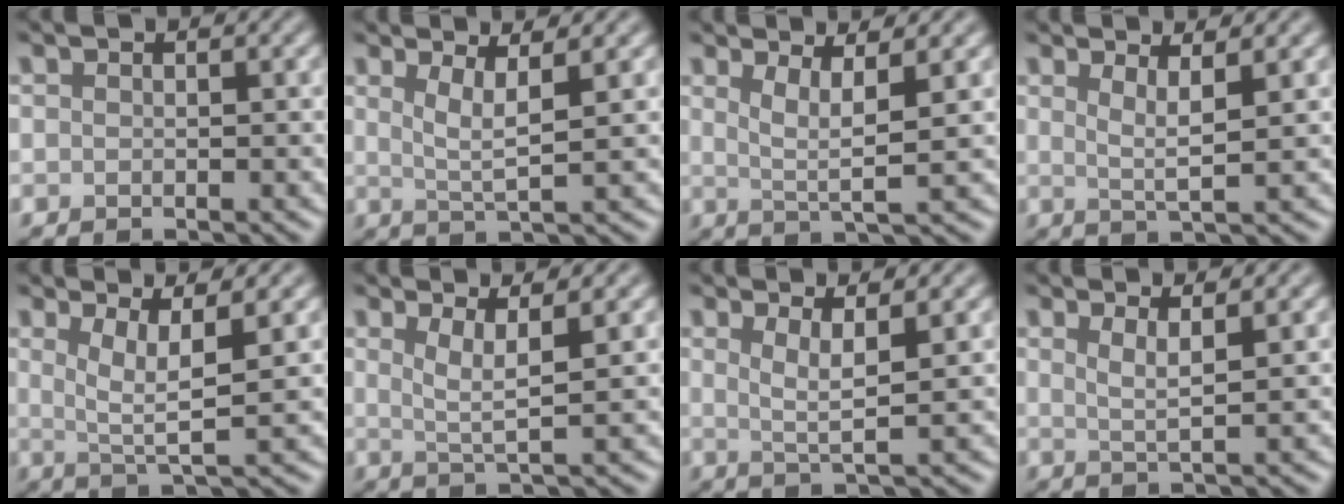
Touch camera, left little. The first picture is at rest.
{"total": 3.2, "force": [1.2, 0.6, 2.8], "torque": [-0.048, -0.006, 0.025]}
{"total": 3.5, "force": [1.3, 0.6, 3.2], "torque": [-0.058, -0.008, 0.026]}
{"total": 2.6, "force": [1.2, 0.5, 2.3], "torque": [-0.036, -0.005, 0.021]}
{"total": 4.1, "force": [1.3, 0.8, 3.8], "torque": [-0.068, -0.006, 0.027]}
{"total": 3.1, "force": [1.2, 0.6, 2.8], "torque": [-0.047, -0.006, 0.024]}
{"total": 3.0, "force": [1.2, 0.5, 2.7], "torque": [-0.045, -0.006, 0.022]}
{"total": 2.3, "force": [1.2, 0.5, 2.0], "torque": [-0.031, -0.004, 0.019]}